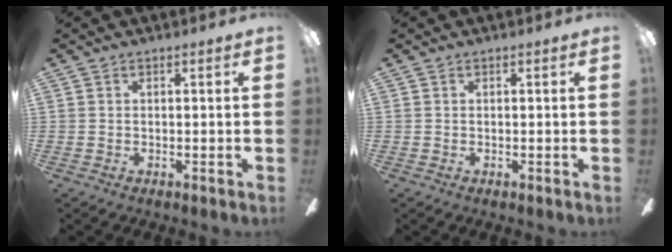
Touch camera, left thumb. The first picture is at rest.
{"total": 0.0}